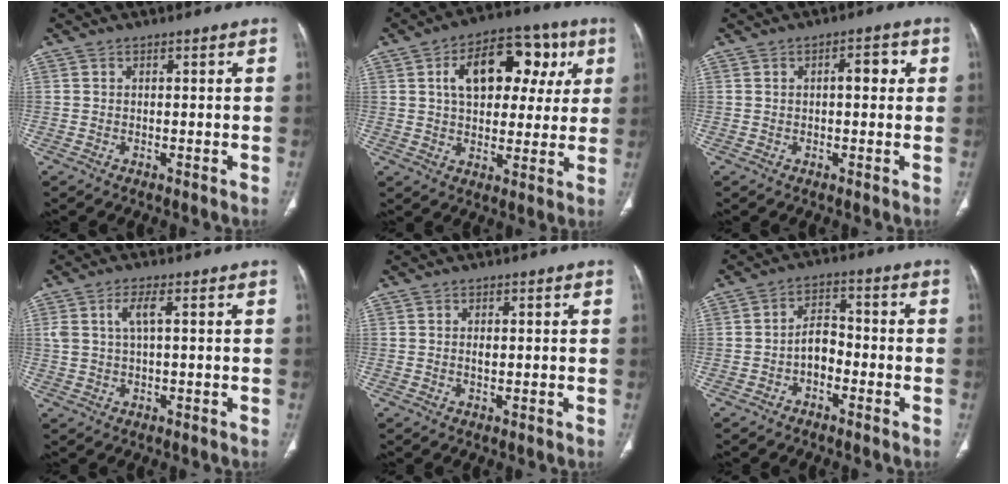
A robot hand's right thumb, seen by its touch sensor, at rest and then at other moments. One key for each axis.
{"total": 16.9, "fx": 5.2, "fy": 10.3, "fz": 12.4, "tx": -0.133, "ty": 0.017, "tz": 0.075}
{"total": 3.6, "fx": 0.5, "fy": 1.8, "fz": 3.1, "tx": -0.032, "ty": 0.009, "tz": 0.003}
{"total": 3.9, "fx": 1.0, "fy": 1.2, "fz": 3.5, "tx": -0.085, "ty": 0.013, "tz": 0.026}
{"total": 1.1, "fx": 0.1, "fy": 0.5, "fz": 0.9, "tx": -0.020, "ty": -0.002, "tz": 0.004}
{"total": 4.9, "fx": -2.0, "fy": 3.2, "fz": 3.1, "tx": -0.039, "ty": 0.030, "tz": -0.043}